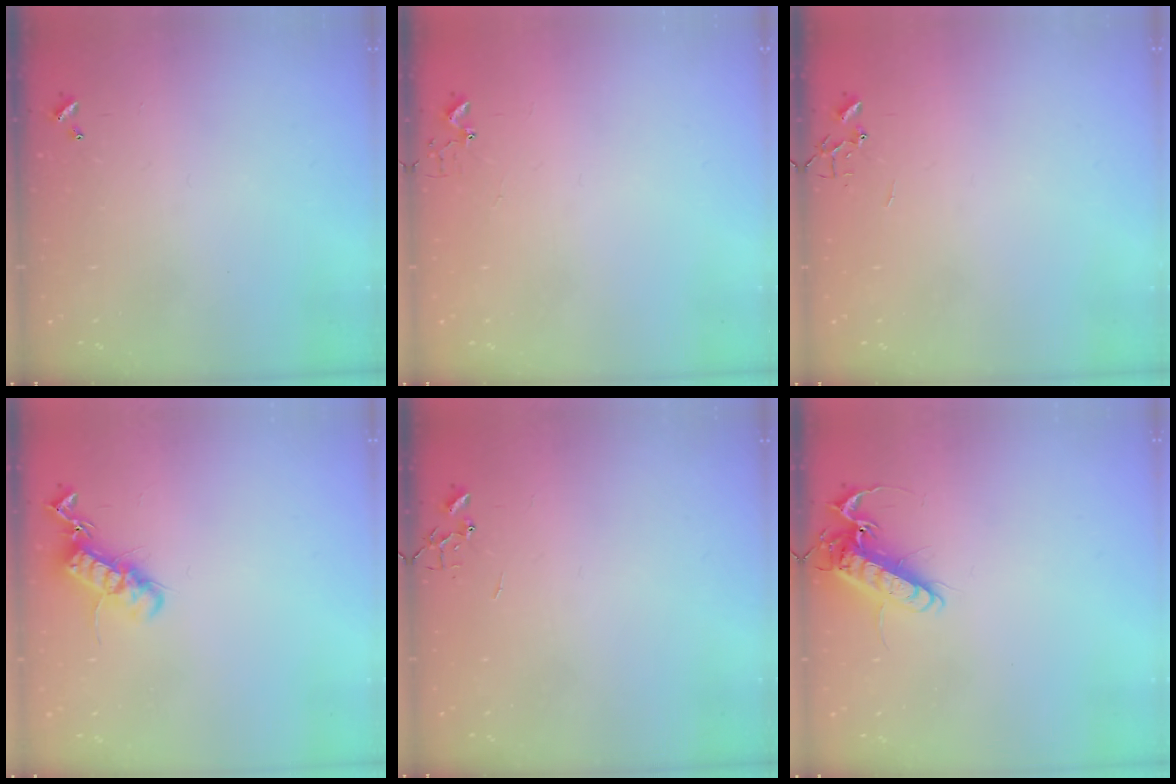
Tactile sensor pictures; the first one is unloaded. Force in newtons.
{"total": 2.7, "press": 2.7, "slide": 0.2}
{"total": 0.0}
{"total": 13.3, "press": 13.3, "slide": 0.3}
{"total": 0.0}
{"total": 13.7, "press": 13.5, "slide": 2.3}